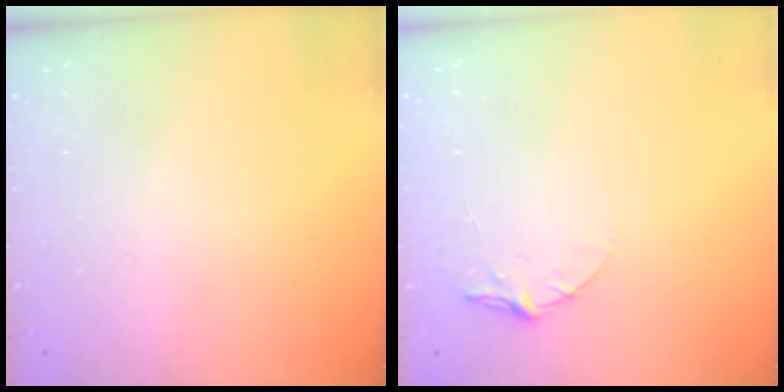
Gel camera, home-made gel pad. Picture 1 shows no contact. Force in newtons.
{"total": 4.6, "press": 4.6, "slide": 0.4}